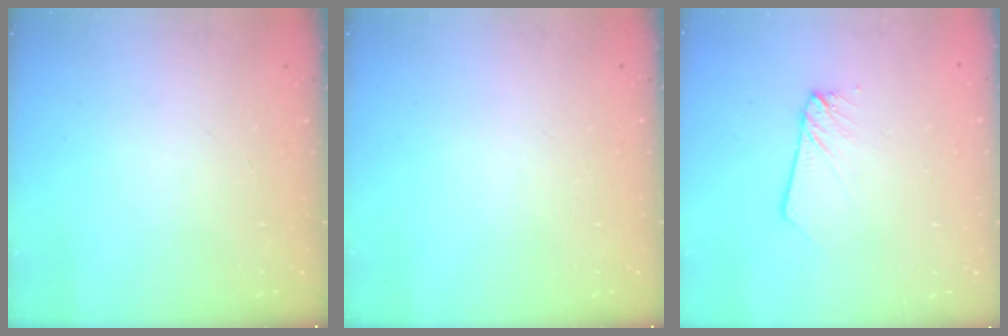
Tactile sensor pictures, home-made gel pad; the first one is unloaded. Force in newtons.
{"total": 0.0}
{"total": 2.6, "press": 2.6, "slide": 0.2}